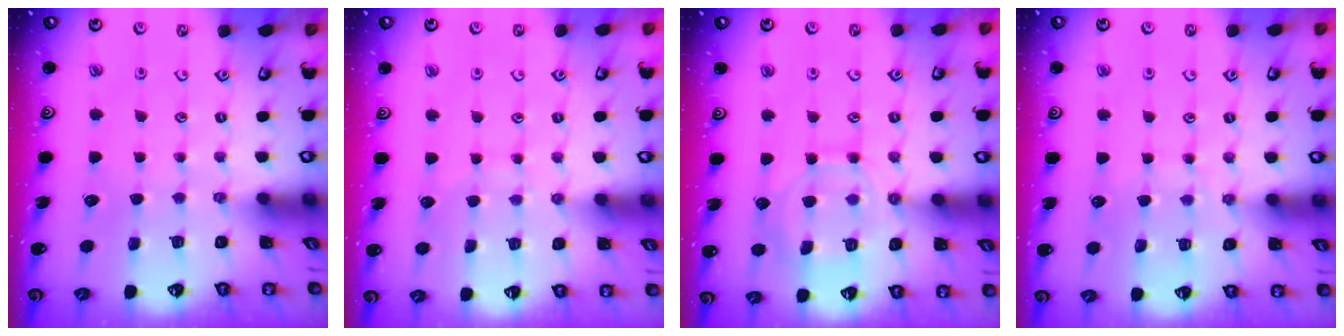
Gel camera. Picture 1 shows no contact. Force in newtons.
{"total": 5.1, "press": 5.1, "slide": 0.6}
{"total": 11.2, "press": 11.1, "slide": 1.0}
{"total": 5.3, "press": 5.3, "slide": 0.7}